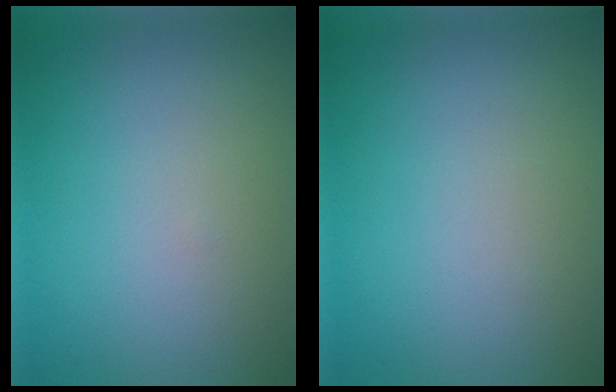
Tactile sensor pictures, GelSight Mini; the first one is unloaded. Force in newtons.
{"total": 0.0}